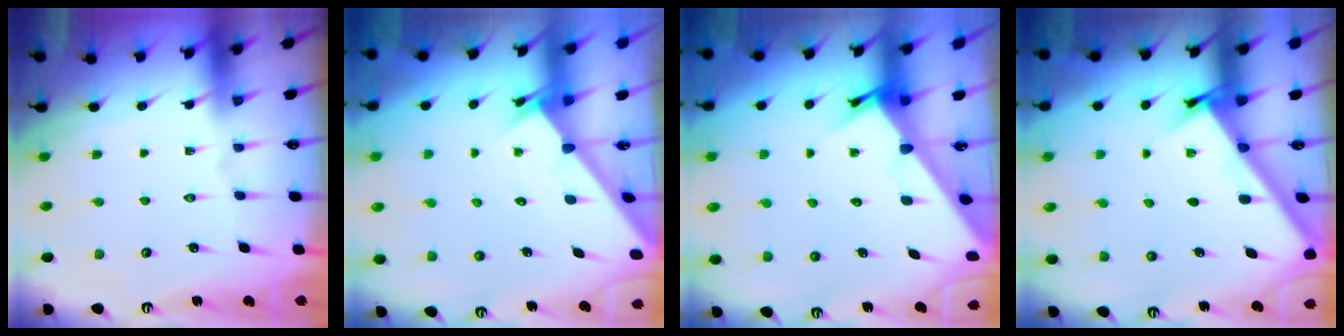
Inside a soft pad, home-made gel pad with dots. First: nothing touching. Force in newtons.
{"total": 2.3, "press": 2.3, "slide": 0.2}
{"total": 3.7, "press": 3.7, "slide": 0.3}
{"total": 2.8, "press": 2.7, "slide": 0.3}